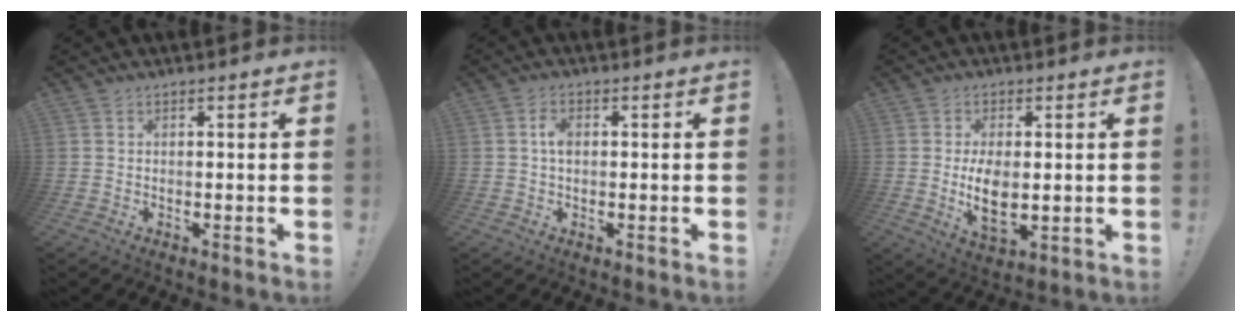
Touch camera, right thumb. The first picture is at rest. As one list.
[{"total": 3.4, "force": [0.1, 2.0, 2.7], "torque": [-0.039, 0.003, -0.001]}, {"total": 8.9, "force": [-0.2, 4.8, 7.5], "torque": [-0.133, -0.014, -0.002]}]